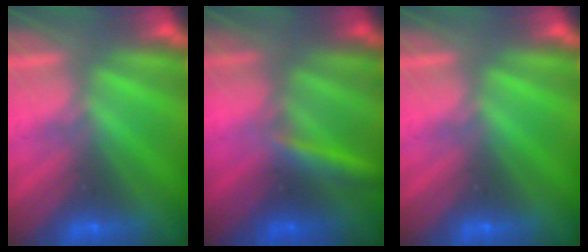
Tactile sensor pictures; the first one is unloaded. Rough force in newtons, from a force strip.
{"total": 2.9}
{"total": 0.0}